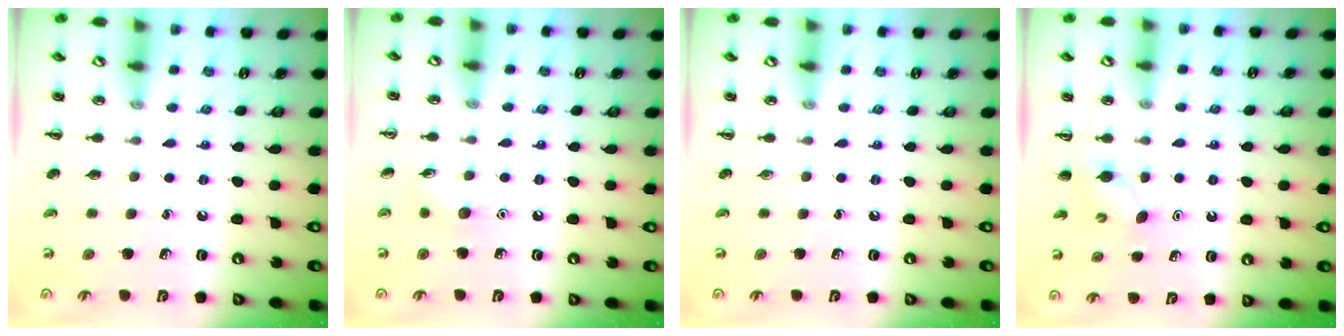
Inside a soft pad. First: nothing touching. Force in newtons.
{"total": 5.6, "press": 5.4, "slide": 1.6}
{"total": 0.0}
{"total": 3.5, "press": 3.3, "slide": 1.3}